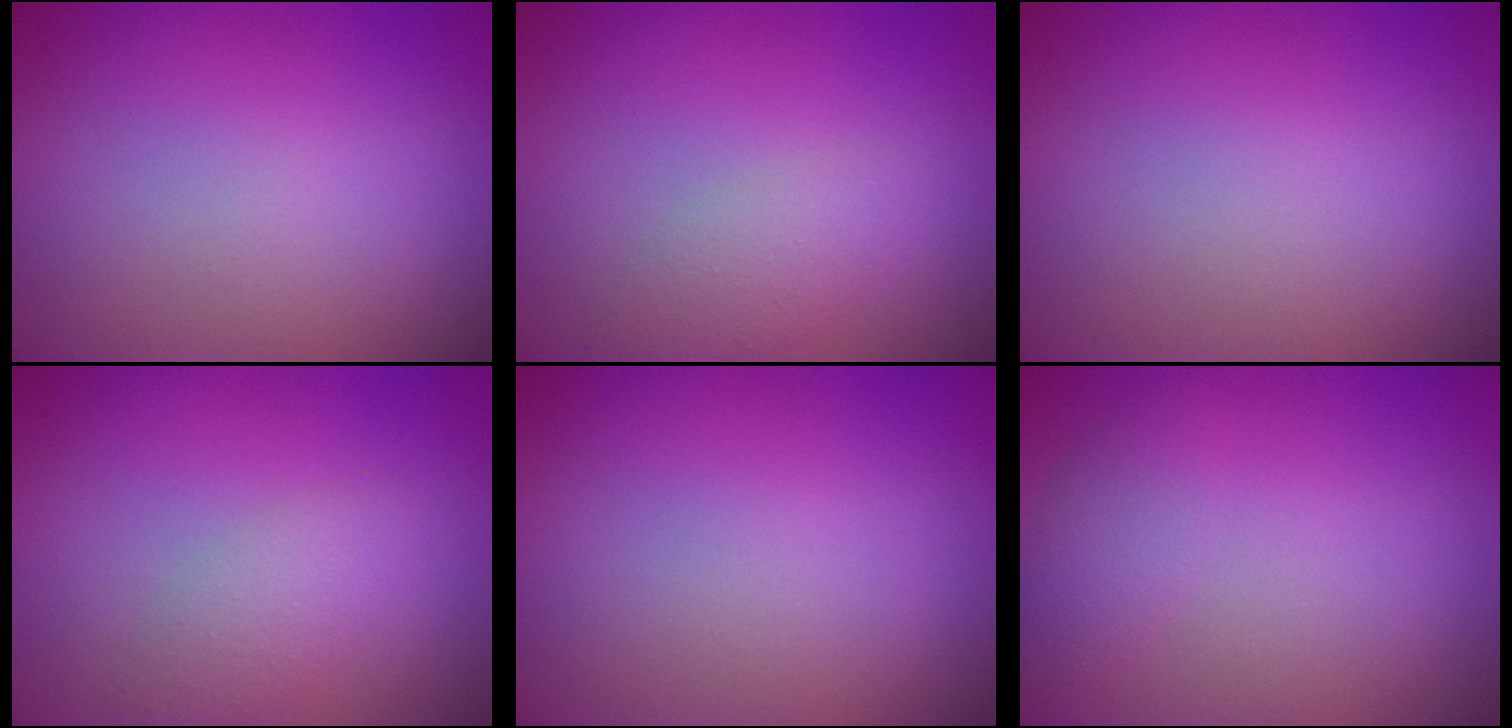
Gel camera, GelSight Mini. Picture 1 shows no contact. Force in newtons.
{"total": 2.3, "press": 2.3, "slide": 0.1}
{"total": 0.0}
{"total": 2.3, "press": 2.3, "slide": 0.0}
{"total": 0.0}
{"total": 1.9, "press": 1.9, "slide": 0.1}